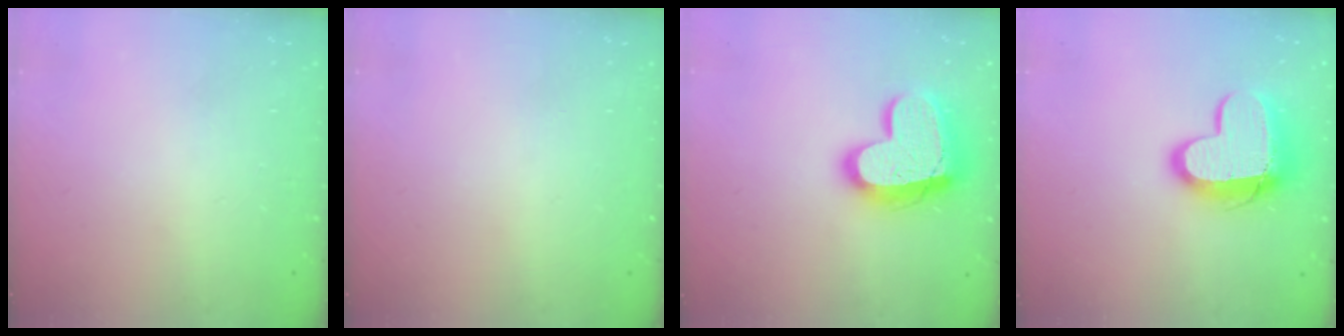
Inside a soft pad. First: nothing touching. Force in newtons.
{"total": 0.0}
{"total": 19.3, "press": 19.2, "slide": 2.0}
{"total": 14.4, "press": 14.4, "slide": 1.0}